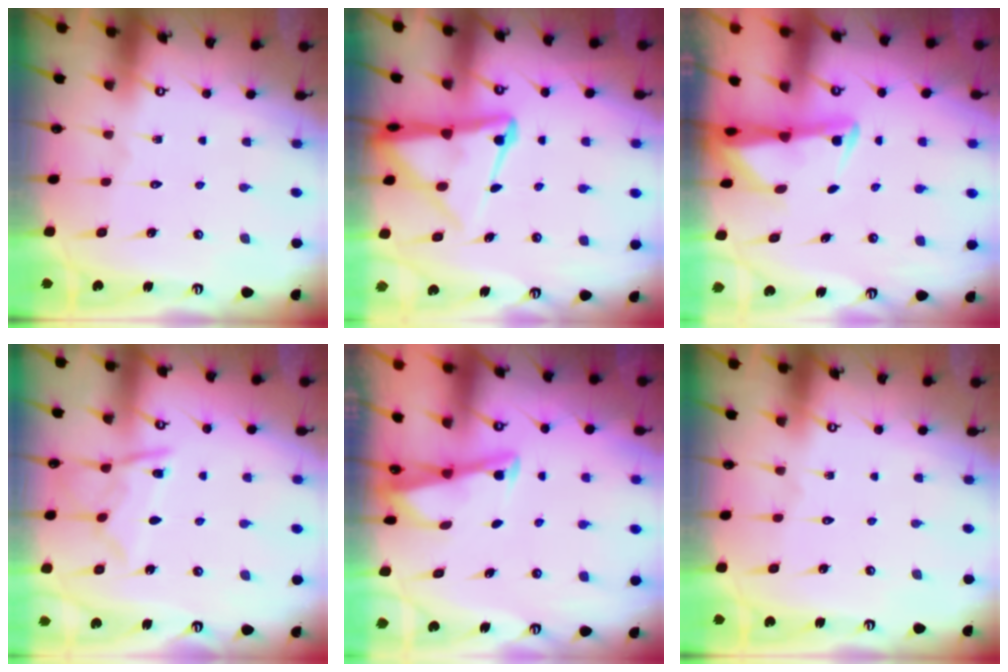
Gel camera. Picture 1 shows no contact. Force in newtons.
{"total": 9.4, "press": 9.3, "slide": 1.0}
{"total": 2.2, "press": 2.1, "slide": 0.4}
{"total": 10.0, "press": 10.0, "slide": 1.0}
{"total": 2.9, "press": 2.9, "slide": 0.4}
{"total": 0.0}